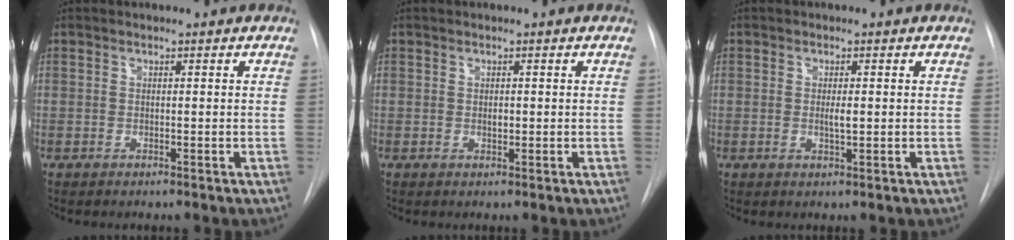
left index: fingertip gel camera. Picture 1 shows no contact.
{"total": 0.7, "force": [0.2, 0.5, 0.5], "torque": [-0.009, -0.001, 0.003]}
{"total": 1.6, "force": [0.1, 0.3, 1.6], "torque": [-0.030, -0.002, 0.002]}